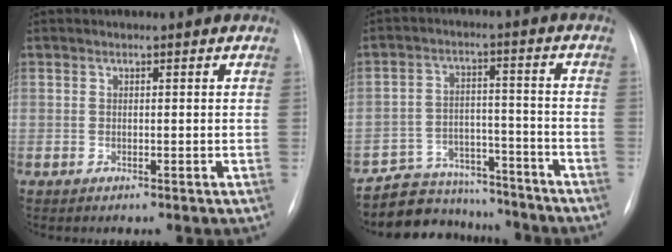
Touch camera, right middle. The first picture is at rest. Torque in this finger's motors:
{"motor_torque": [0.43, -0.55, 0.14, 0.00]}